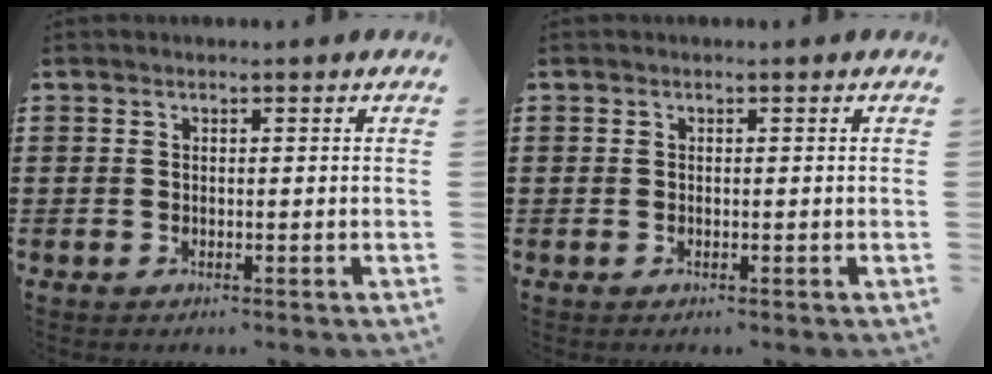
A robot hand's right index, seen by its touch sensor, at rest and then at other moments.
{"total": 0.0}